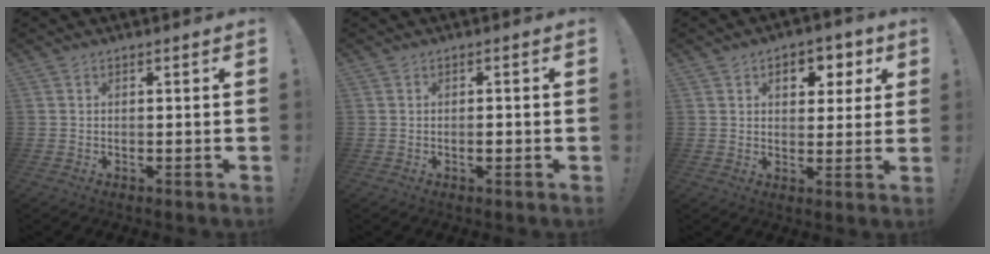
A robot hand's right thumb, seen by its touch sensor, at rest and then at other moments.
{"total": 1.3, "force": [-0.3, 0.7, 1.1], "torque": [-0.008, 0.002, -0.007]}
{"total": 7.4, "force": [3.0, 5.2, 4.4], "torque": [-0.045, -0.013, 0.049]}